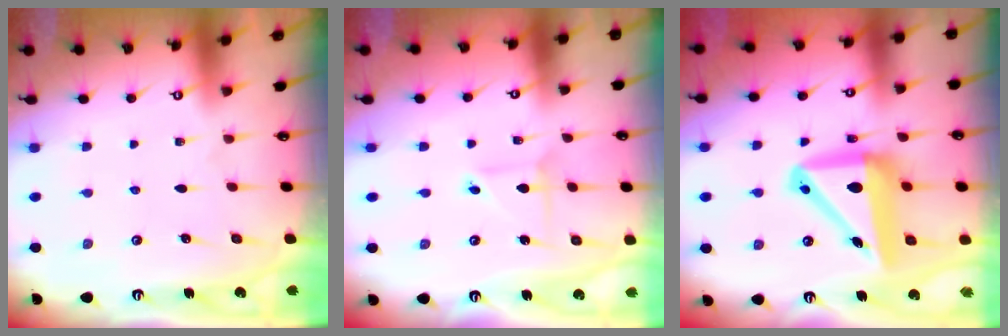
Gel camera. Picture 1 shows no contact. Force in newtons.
{"total": 2.9, "press": 2.8, "slide": 0.3}
{"total": 14.7, "press": 14.5, "slide": 2.7}